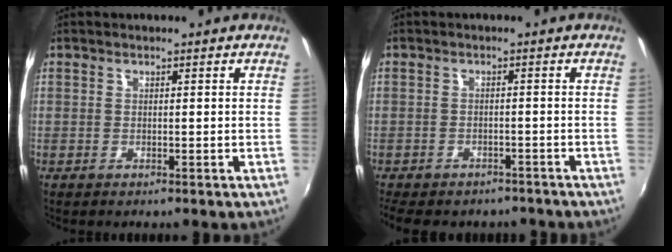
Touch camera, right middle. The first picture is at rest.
{"total": 10.2, "force": [-8.2, 4.4, 4.0], "torque": [-0.095, -0.023, -0.116]}